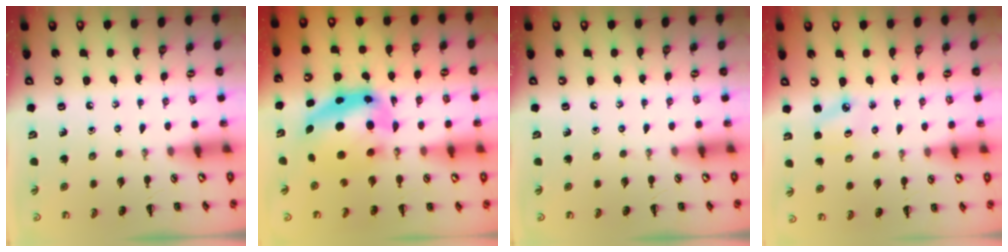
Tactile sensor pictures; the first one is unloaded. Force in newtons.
{"total": 11.0, "press": 10.7, "slide": 2.7}
{"total": 0.0}
{"total": 2.6, "press": 2.5, "slide": 0.6}